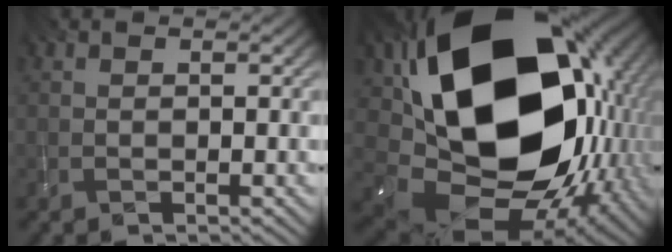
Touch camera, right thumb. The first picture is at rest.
{"total": 22.3, "force": [3.2, 15.8, 15.4], "torque": [-0.310, -0.065, 0.111]}